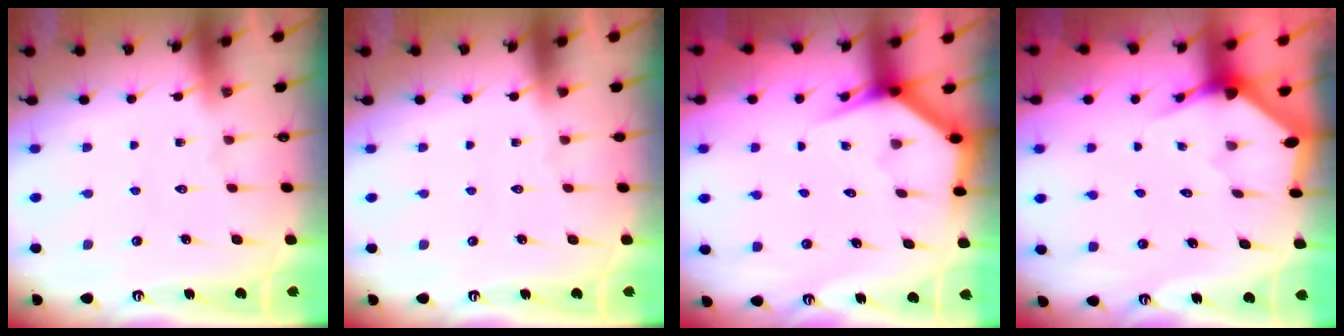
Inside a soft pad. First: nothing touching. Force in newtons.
{"total": 0.0}
{"total": 3.6, "press": 3.6, "slide": 0.2}
{"total": 2.9, "press": 2.9, "slide": 0.2}